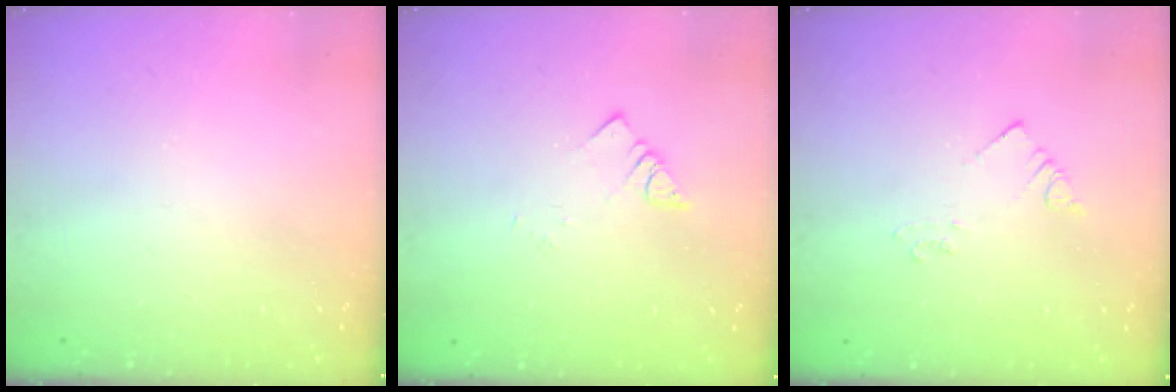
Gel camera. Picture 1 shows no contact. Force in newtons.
{"total": 1.9, "press": 1.9, "slide": 0.1}
{"total": 2.1, "press": 2.1, "slide": 0.3}